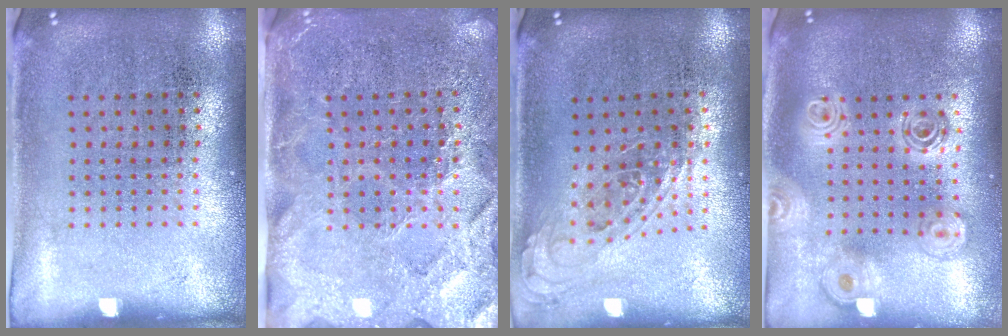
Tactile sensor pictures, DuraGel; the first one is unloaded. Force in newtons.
{"total": 3.6, "press": 3.2, "slide": 1.6}
{"total": 0.7, "press": 0.7, "slide": 0.2}
{"total": 2.1, "press": 1.7, "slide": 1.3}